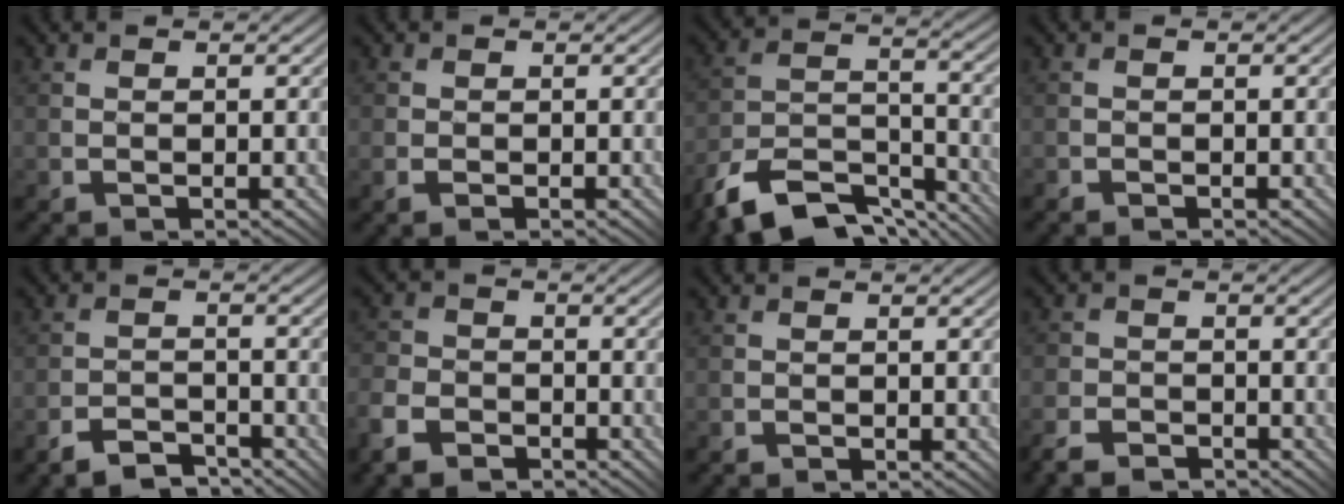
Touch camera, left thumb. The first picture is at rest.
{"total": 1.4, "force": [-0.5, 0.8, 1.0], "torque": [-0.017, -0.002, -0.011]}
{"total": 12.2, "force": [-9.5, 4.6, 6.1], "torque": [-0.126, -0.002, -0.172]}
{"total": 0.9, "force": [-0.9, 0.3, 0.1], "torque": [-0.002, 0.001, -0.019]}
{"total": 3.8, "force": [-3.5, 0.8, 1.4], "torque": [-0.018, 0.004, -0.069]}
{"total": 5.3, "force": [-3.7, 3.2, 2.2], "torque": [-0.059, -0.004, -0.083]}
{"total": 0.8, "force": [-0.8, 0.0, -0.1], "torque": [0.001, 0.002, -0.017]}
{"total": 4.3, "force": [-3.5, 1.9, 1.5], "torque": [-0.033, -0.004, -0.075]}